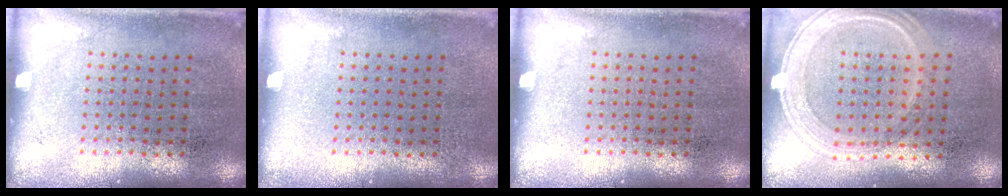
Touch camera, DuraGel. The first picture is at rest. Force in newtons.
{"total": 0.0}
{"total": 0.0}
{"total": 1.2, "press": 1.2, "slide": 0.4}